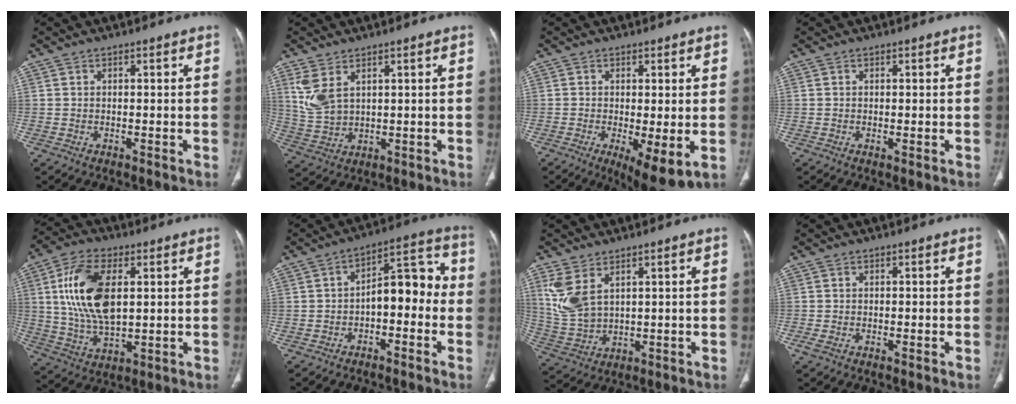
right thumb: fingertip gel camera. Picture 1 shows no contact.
{"total": 6.9, "force": [3.1, 3.7, 4.8], "torque": [-0.105, -0.010, 0.077]}
{"total": 8.3, "force": [-2.0, 2.5, 7.7], "torque": [-0.125, -0.025, -0.026]}
{"total": 0.7, "force": [-0.1, 0.1, 0.6], "torque": [-0.017, -0.005, 0.000]}
{"total": 16.1, "force": [3.4, 8.4, 13.2], "torque": [-0.253, -0.006, 0.068]}
{"total": 10.3, "force": [-2.0, 5.6, 8.4], "torque": [-0.088, 0.052, -0.038]}
{"total": 8.5, "force": [3.8, 4.6, 6.0], "torque": [-0.133, -0.011, 0.093]}
{"total": 1.1, "force": [-0.3, 0.4, 1.0], "torque": [-0.030, -0.004, -0.009]}